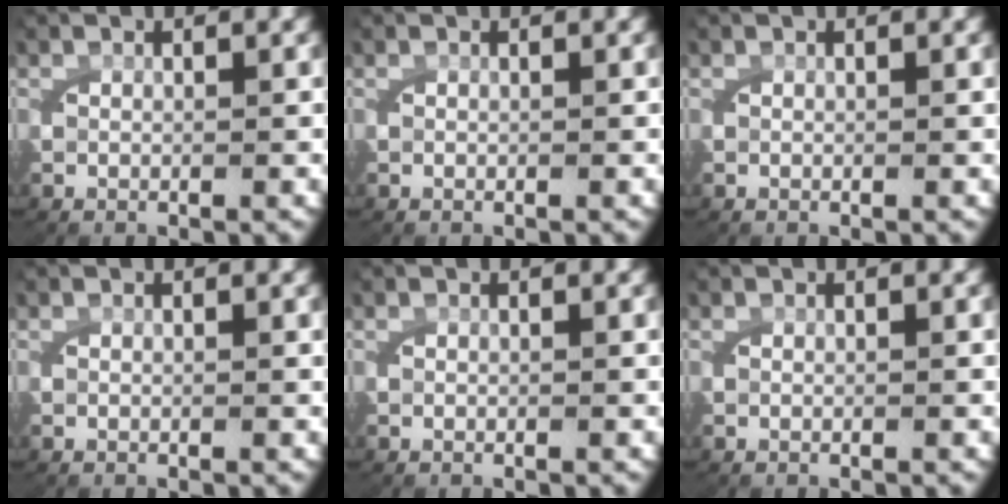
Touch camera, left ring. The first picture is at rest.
{"total": 0.0}
{"total": 0.0}
{"total": 0.0}
{"total": 0.0}
{"total": 0.0}